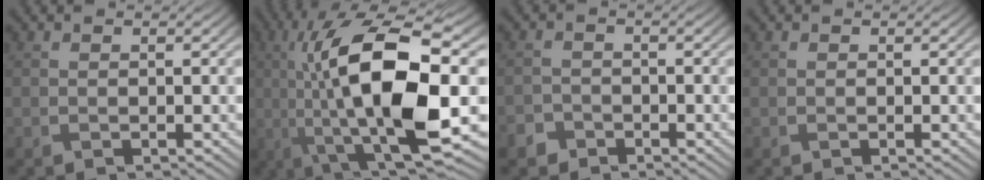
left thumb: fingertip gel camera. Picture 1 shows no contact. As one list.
[{"total": 18.1, "force": [-0.3, 6.0, 17.0], "torque": [-0.309, 0.019, -0.007]}, {"total": 2.3, "force": [-1.8, 1.4, 0.4], "torque": [-0.007, -0.003, -0.041]}, {"total": 0.0}]